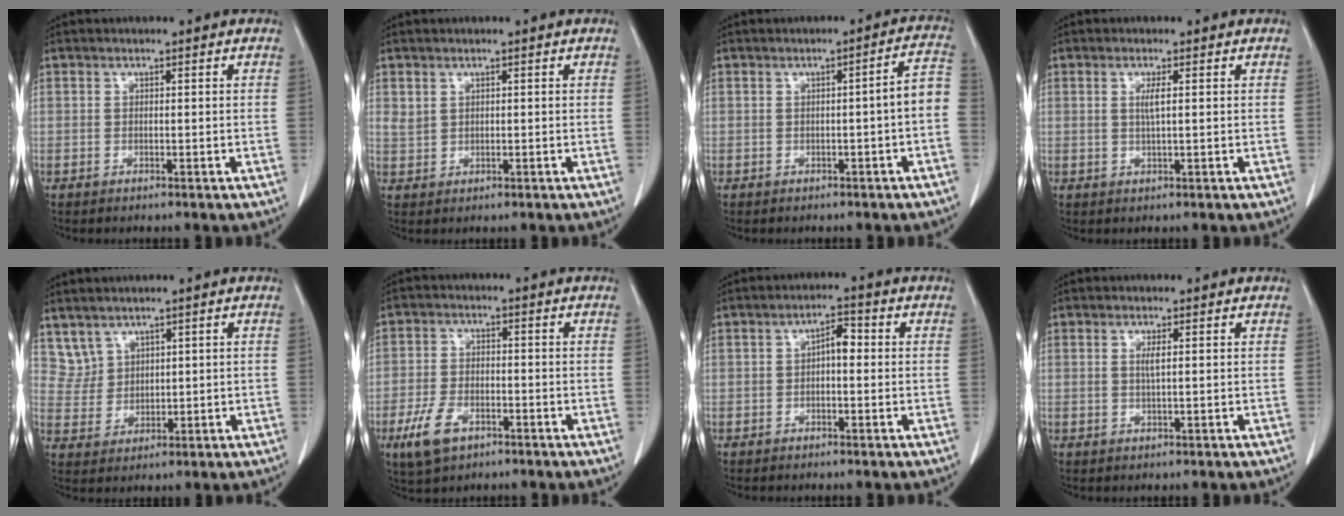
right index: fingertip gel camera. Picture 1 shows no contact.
{"total": 1.7, "force": [1.0, 1.2, 0.5], "torque": [-0.006, 0.004, 0.025]}
{"total": 4.5, "force": [-1.0, 0.1, 4.4], "torque": [-0.051, 0.018, -0.014]}
{"total": 1.9, "force": [0.4, -0.1, 1.9], "torque": [-0.041, -0.001, 0.007]}
{"total": 4.1, "force": [3.2, 2.6, 0.0], "torque": [-0.001, 0.010, 0.077]}
{"total": 6.7, "force": [-3.6, 3.6, 4.4], "torque": [-0.099, -0.004, -0.062]}
{"total": 3.2, "force": [0.0, 1.3, 2.9], "torque": [-0.044, 0.014, -0.002]}
{"total": 1.4, "force": [0.3, 0.0, 1.4], "torque": [-0.032, 0.000, 0.006]}